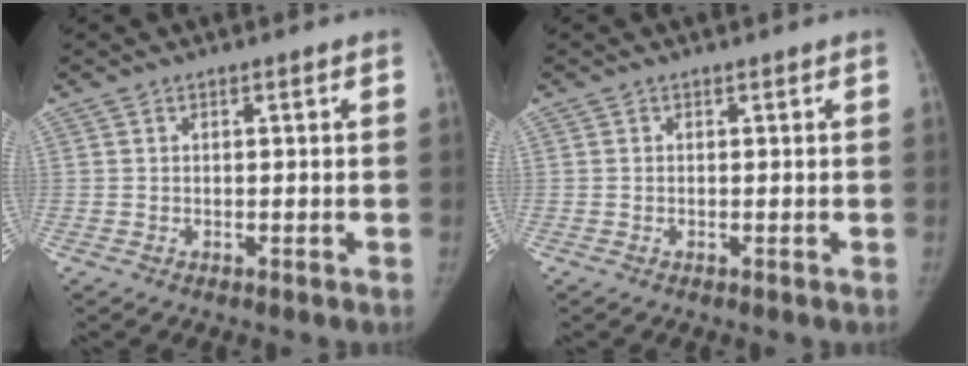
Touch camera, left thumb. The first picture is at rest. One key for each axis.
{"total": 0.0}